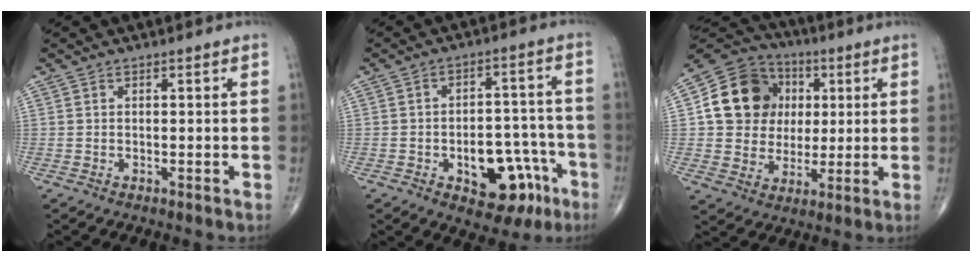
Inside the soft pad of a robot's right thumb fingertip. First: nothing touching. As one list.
[{"total": 13.4, "force": [-5.8, 7.8, 9.2], "torque": [-0.085, 0.051, -0.068]}, {"total": 15.9, "force": [3.1, 13.8, 7.2], "torque": [-0.095, 0.010, 0.055]}]